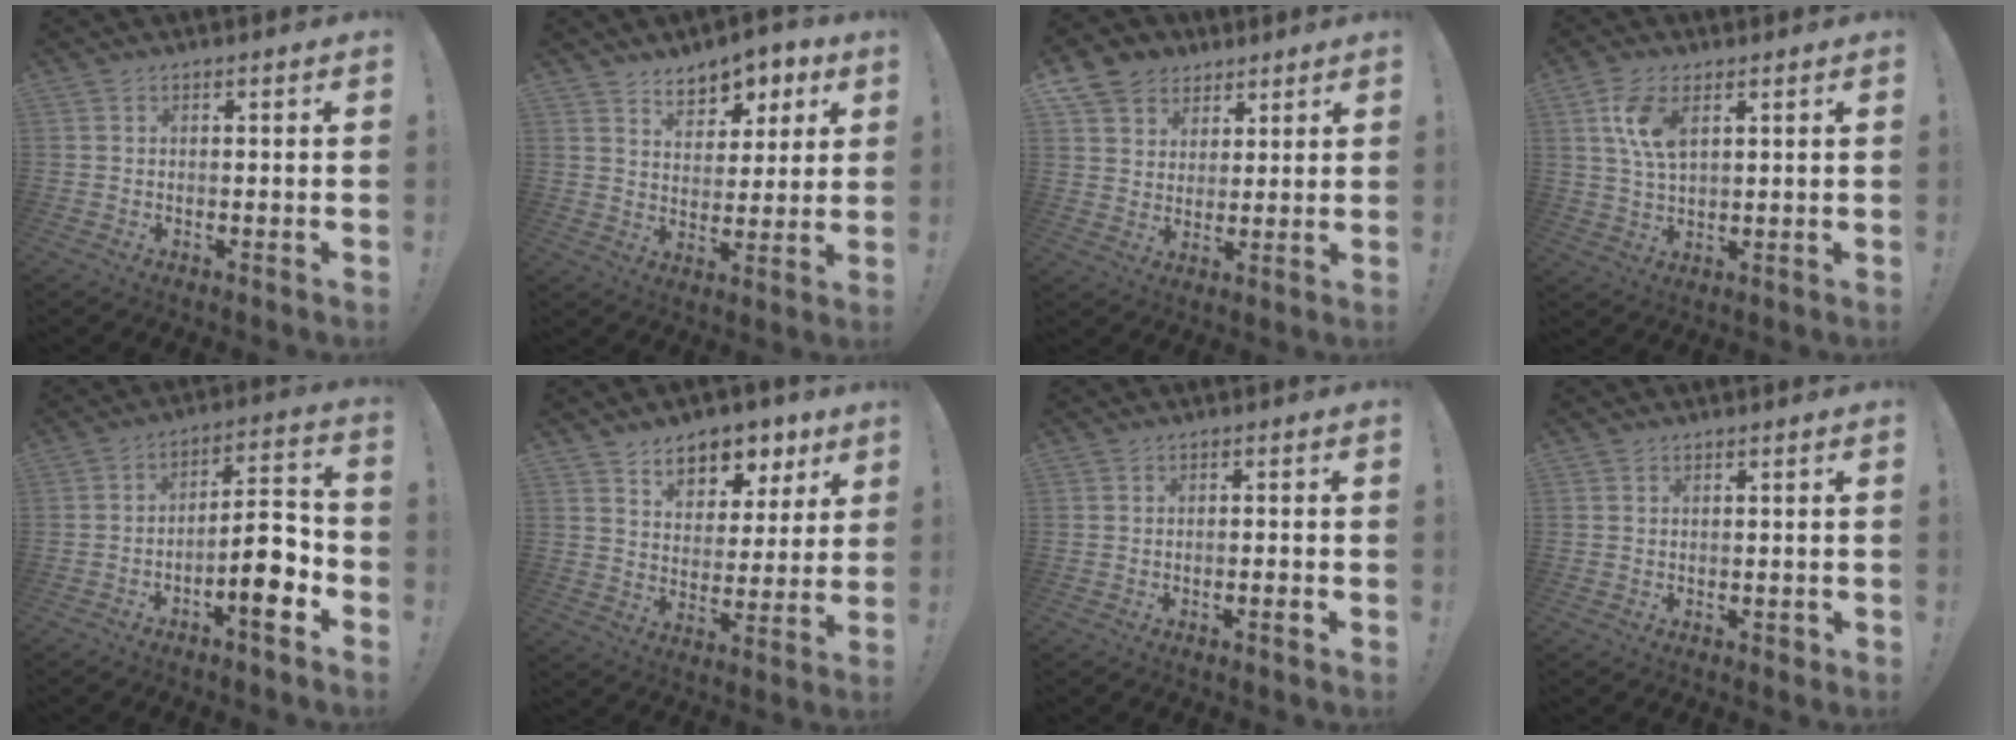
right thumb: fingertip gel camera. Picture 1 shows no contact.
{"total": 7.9, "force": [5.6, 4.9, 2.6], "torque": [-0.032, -0.041, 0.105]}
{"total": 7.4, "force": [3.2, 6.5, 1.2], "torque": [-0.014, -0.019, 0.066]}
{"total": 8.6, "force": [3.5, 4.2, 6.7], "torque": [-0.139, -0.004, 0.062]}
{"total": 11.5, "force": [-5.0, 3.4, 9.8], "torque": [-0.148, 0.024, -0.085]}
{"total": 9.1, "force": [6.5, 5.7, 2.9], "torque": [-0.036, -0.051, 0.121]}
{"total": 2.1, "force": [-1.0, 0.2, 1.8], "torque": [-0.033, 0.004, -0.015]}
{"total": 1.2, "force": [-0.1, 0.8, 0.8], "torque": [-0.010, 0.002, -0.002]}